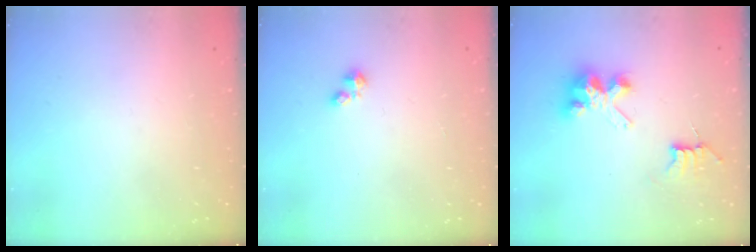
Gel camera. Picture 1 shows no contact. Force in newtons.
{"total": 1.1, "press": 1.1, "slide": 0.3}
{"total": 7.1, "press": 7.1, "slide": 0.2}